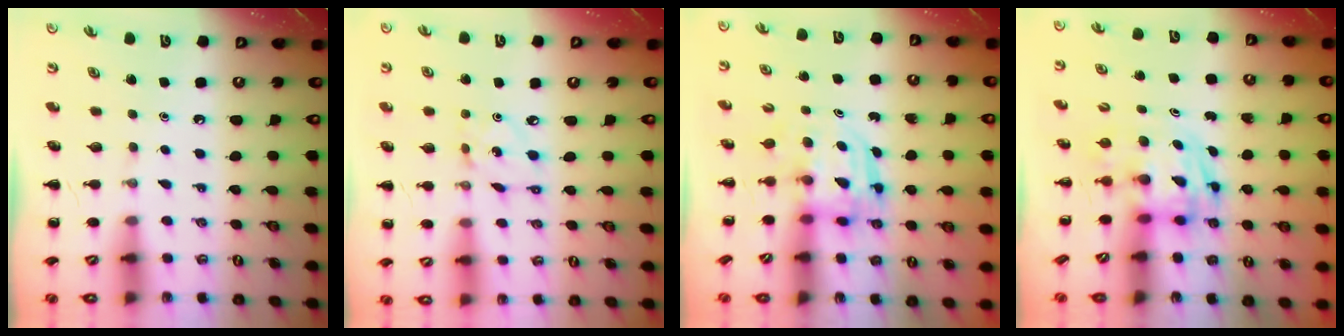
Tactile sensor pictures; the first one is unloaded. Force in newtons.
{"total": 2.1, "press": 2.0, "slide": 0.6}
{"total": 3.1, "press": 3.1, "slide": 0.2}
{"total": 2.8, "press": 2.8, "slide": 0.5}